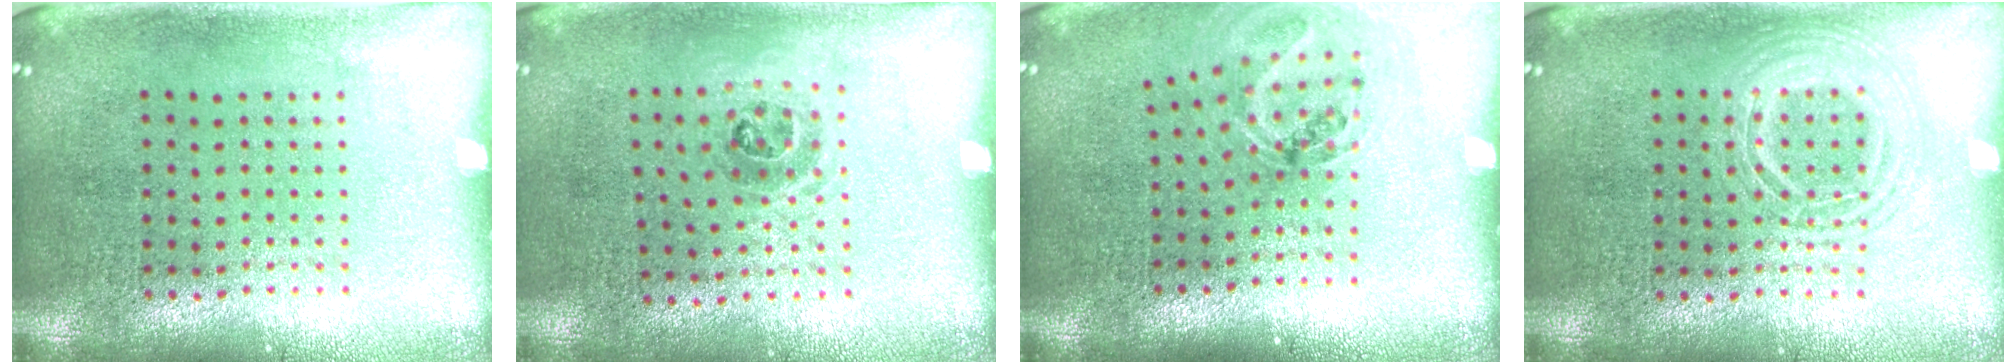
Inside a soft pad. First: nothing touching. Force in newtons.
{"total": 1.0, "press": 0.6, "slide": 0.7}
{"total": 1.1, "press": 1.1, "slide": 0.4}
{"total": 2.5, "press": 2.5, "slide": 0.3}